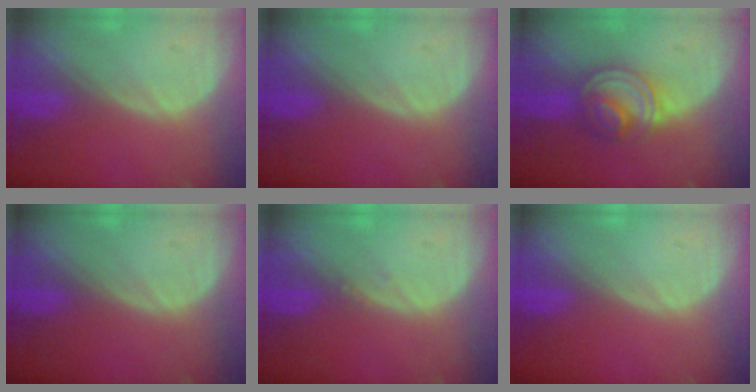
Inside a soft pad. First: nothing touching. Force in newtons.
{"total": 0.0}
{"total": 6.3, "press": 6.1, "slide": 1.6}
{"total": 0.0}
{"total": 0.5, "press": 0.5, "slide": 0.2}
{"total": 0.0}